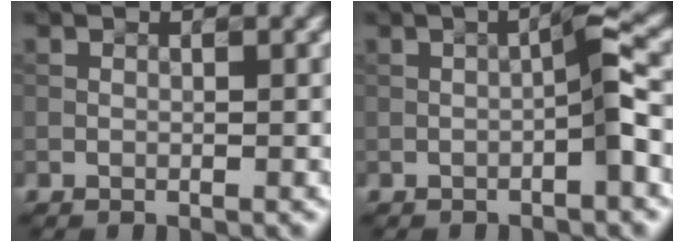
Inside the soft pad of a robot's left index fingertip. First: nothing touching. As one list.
[{"total": 2.7, "force": [-0.8, 0.0, 2.6], "torque": [-0.044, 0.015, -0.017]}]